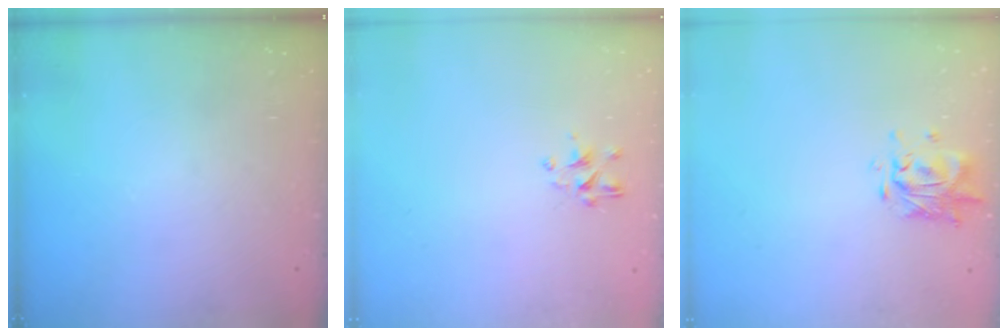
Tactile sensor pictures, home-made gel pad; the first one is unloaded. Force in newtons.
{"total": 1.8, "press": 1.7, "slide": 0.7}
{"total": 1.5, "press": 1.5, "slide": 0.1}